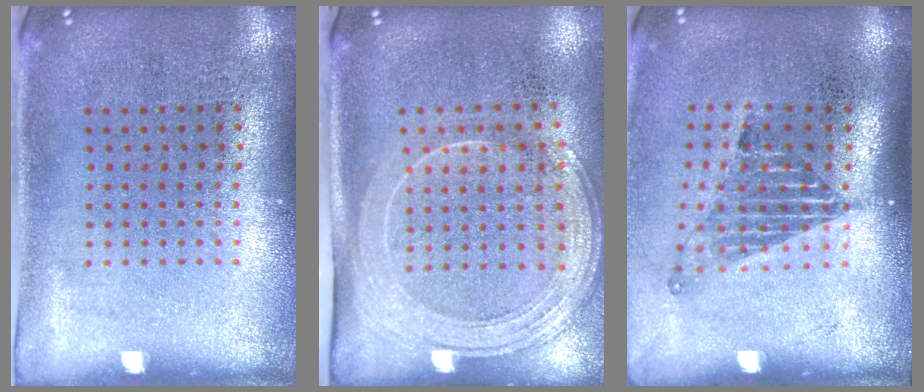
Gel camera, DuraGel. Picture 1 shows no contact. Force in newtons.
{"total": 2.0, "press": 1.8, "slide": 1.0}
{"total": 1.6, "press": 1.1, "slide": 1.2}